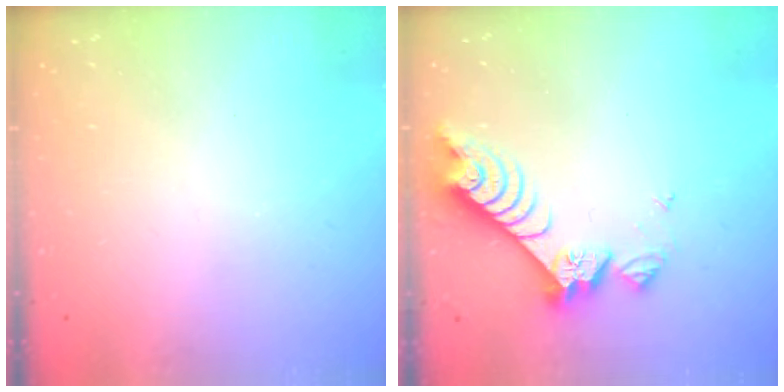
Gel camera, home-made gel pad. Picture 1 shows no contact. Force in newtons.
{"total": 8.5, "press": 8.4, "slide": 0.8}